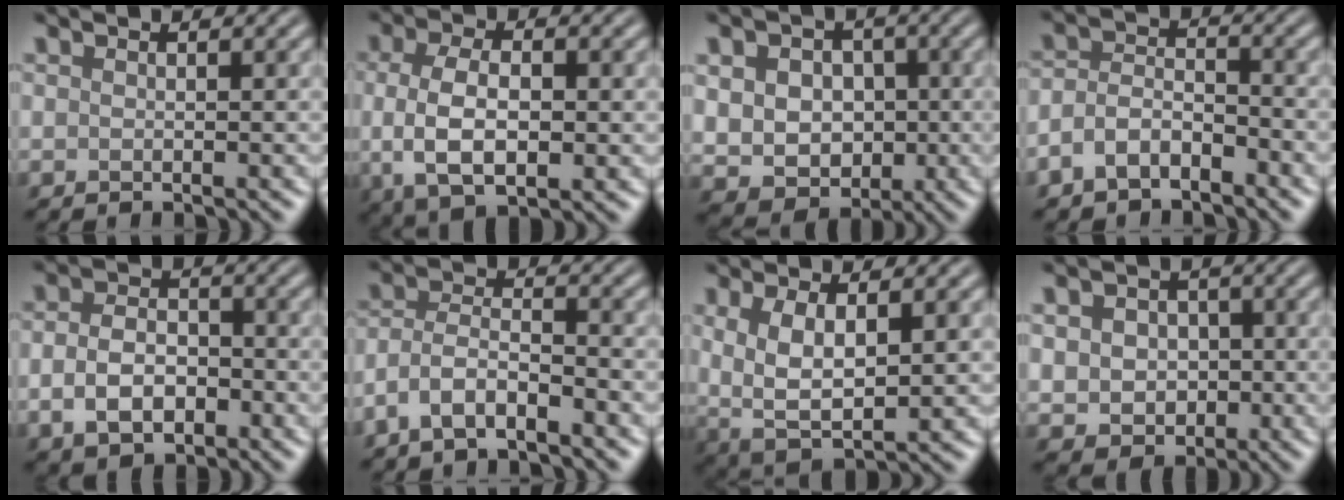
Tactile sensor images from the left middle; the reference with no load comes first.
{"total": 6.3, "force": [-0.2, 3.1, 5.5], "torque": [-0.107, -0.005, -0.007]}
{"total": 8.0, "force": [0.4, 6.5, 4.7], "torque": [-0.073, 0.014, -0.001]}
{"total": 3.2, "force": [-2.1, 1.7, 1.8], "torque": [-0.040, 0.004, -0.047]}
{"total": 4.2, "force": [-1.3, 2.8, 2.9], "torque": [-0.056, -0.004, -0.026]}
{"total": 3.7, "force": [-2.4, 1.4, 2.5], "torque": [-0.051, 0.008, -0.054]}
{"total": 5.4, "force": [0.7, 2.4, 4.8], "torque": [-0.101, -0.011, 0.017]}
{"total": 5.1, "force": [0.0, 4.2, 2.8], "torque": [-0.041, 0.000, -0.006]}